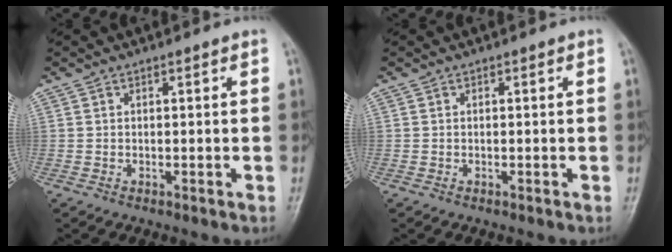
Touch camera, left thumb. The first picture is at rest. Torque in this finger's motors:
{"motor_torque": [0.00, 0.00, 0.01, -0.02, 0.00]}